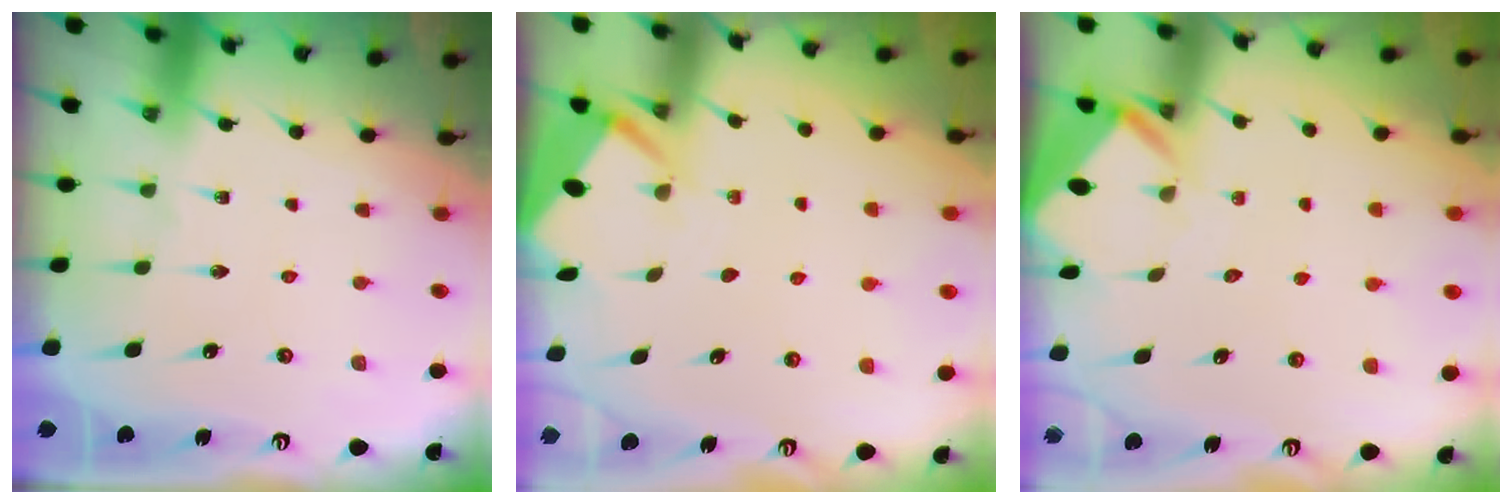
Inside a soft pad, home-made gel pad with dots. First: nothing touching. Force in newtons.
{"total": 2.6, "press": 2.6, "slide": 0.3}
{"total": 3.0, "press": 3.0, "slide": 0.4}